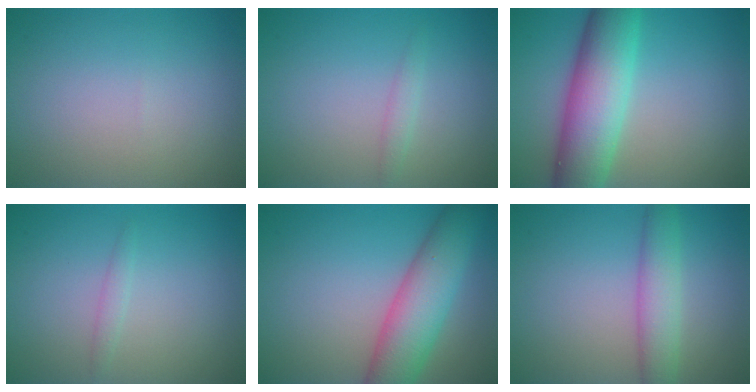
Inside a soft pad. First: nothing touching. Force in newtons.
{"total": 1.0, "press": 1.0, "slide": 0.0}
{"total": 9.1, "press": 9.1, "slide": 0.3}
{"total": 0.9, "press": 0.9, "slide": 0.1}
{"total": 7.2, "press": 7.2, "slide": 0.3}
{"total": 3.5, "press": 3.5, "slide": 0.1}